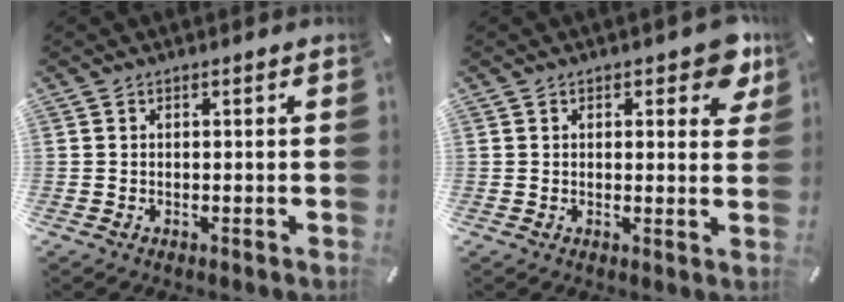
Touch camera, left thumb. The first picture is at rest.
{"total": 6.0, "force": [3.3, 3.0, 4.0], "torque": [-0.039, -0.014, 0.051]}